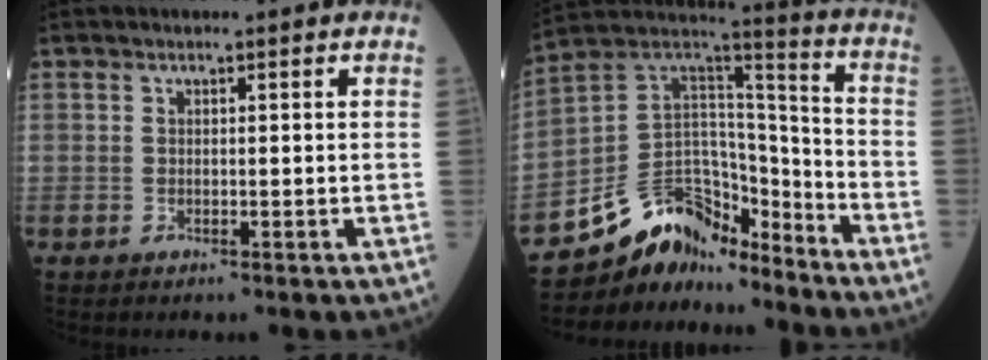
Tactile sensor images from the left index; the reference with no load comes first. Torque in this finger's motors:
{"motor_torque": [1.02, 1.12, 0.17, 0.03]}